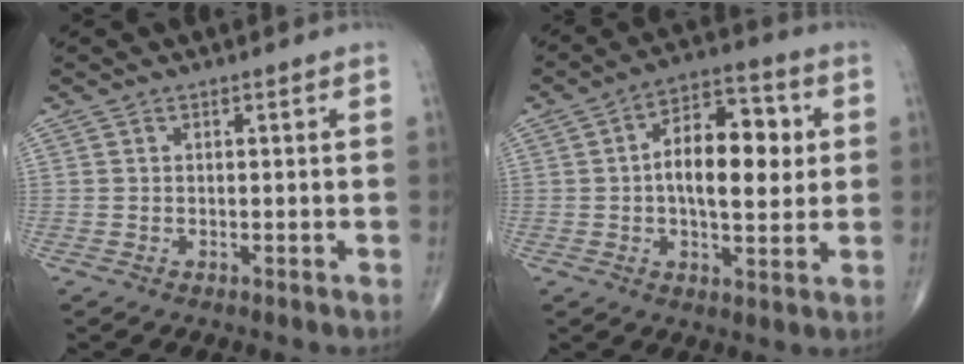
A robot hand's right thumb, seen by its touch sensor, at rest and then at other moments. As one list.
[{"total": 14.1, "force": [1.4, 7.2, 12.1], "torque": [-0.166, 0.017, 0.015]}]